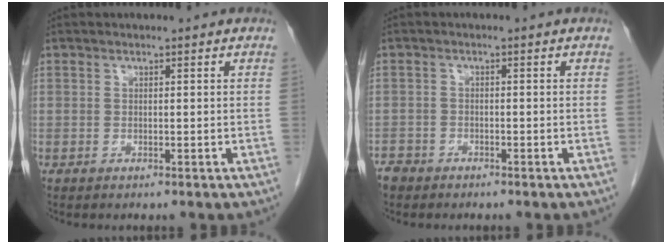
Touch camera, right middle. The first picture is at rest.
{"total": 2.5, "force": [-2.1, 1.3, 0.1], "torque": [-0.009, 0.003, -0.039]}